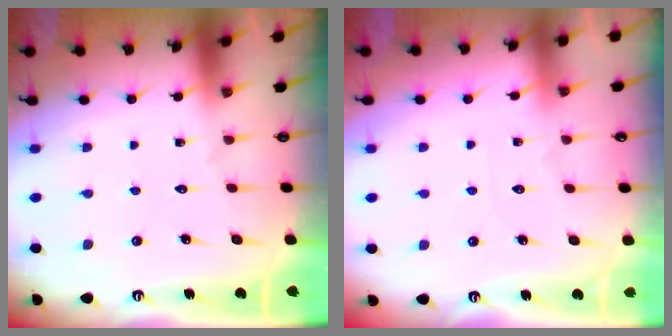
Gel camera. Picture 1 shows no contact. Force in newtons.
{"total": 3.0, "press": 2.9, "slide": 0.4}